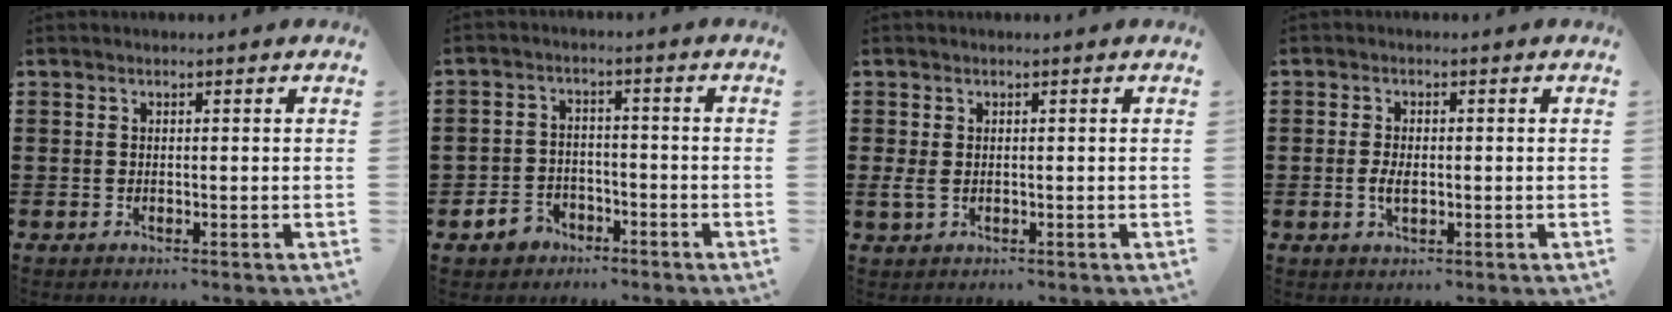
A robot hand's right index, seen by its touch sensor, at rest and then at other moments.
{"total": 3.8, "force": [-2.8, 2.4, 0.9], "torque": [-0.038, 0.006, -0.059]}
{"total": 1.7, "force": [0.1, 1.3, 1.2], "torque": [-0.041, -0.001, -0.002]}
{"total": 2.6, "force": [-0.4, 1.3, 2.2], "torque": [-0.050, -0.001, -0.008]}